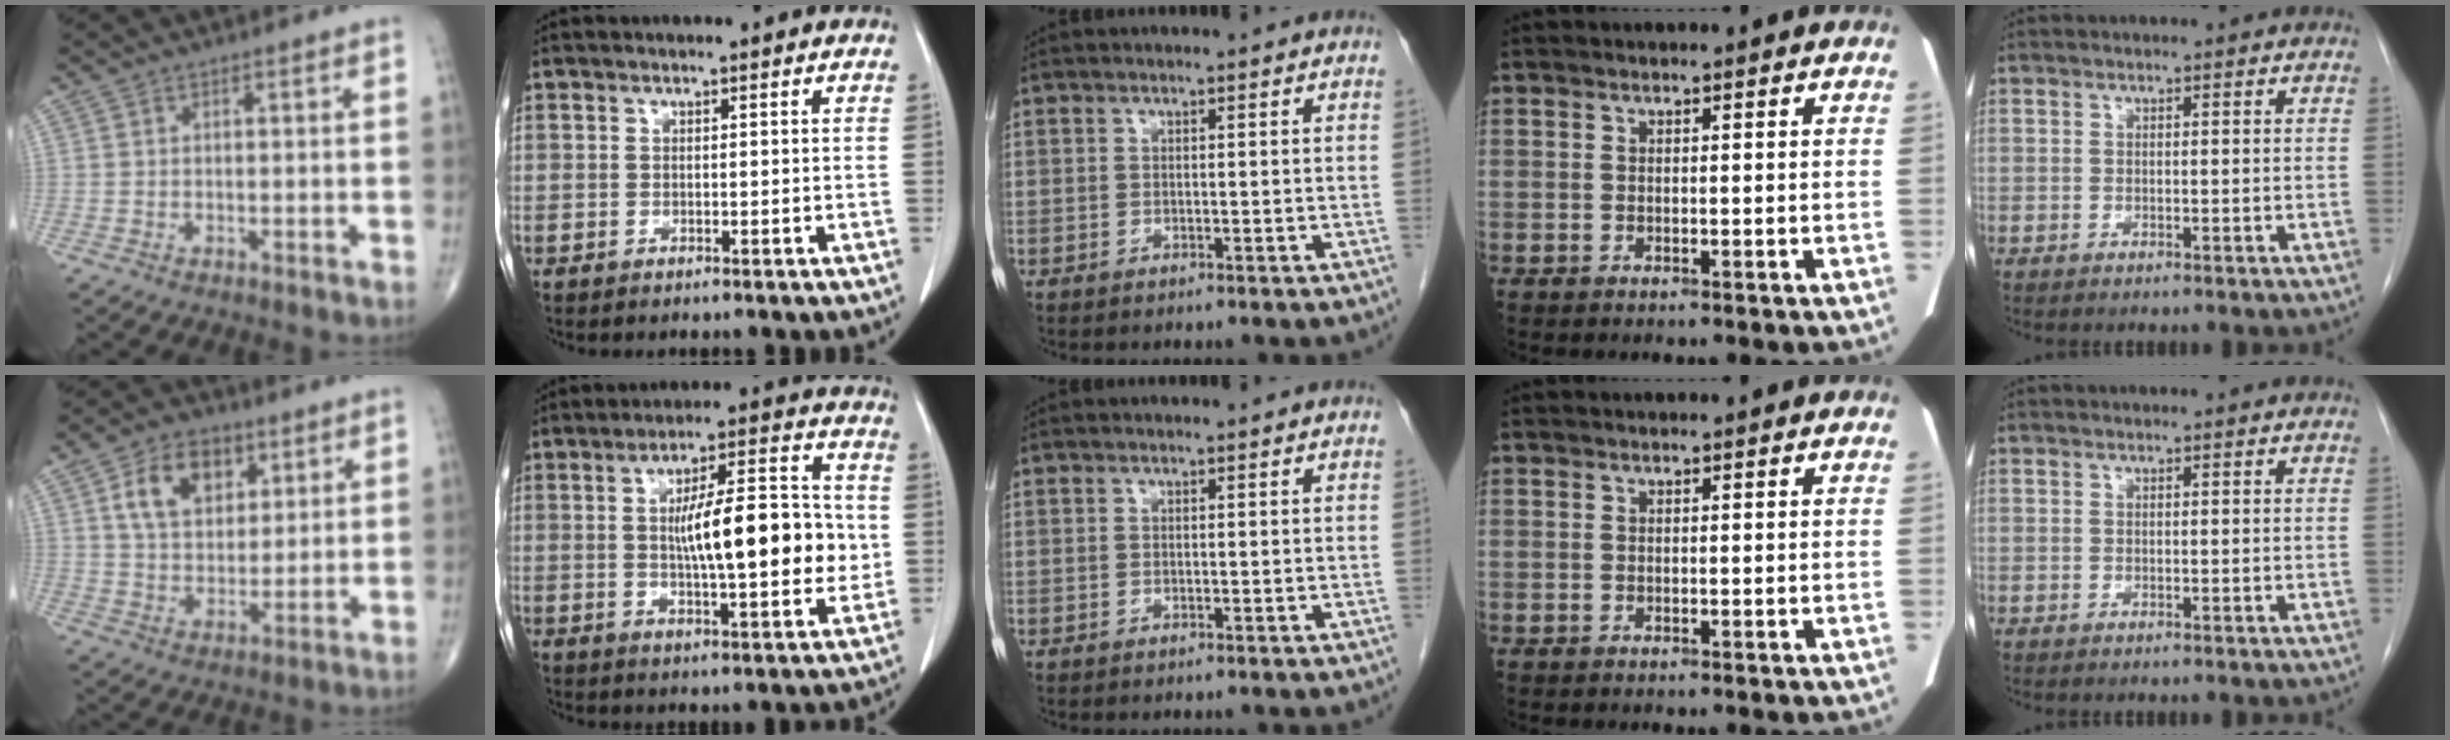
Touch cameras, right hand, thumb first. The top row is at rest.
{"thumb": {"total": 11.4, "force": [4.5, 7.6, 7.2], "torque": [-0.094, -0.013, 0.082]}, "index": {"total": 14.9, "force": [0.2, 3.5, 14.5], "torque": [-0.229, 0.017, 0.004]}}